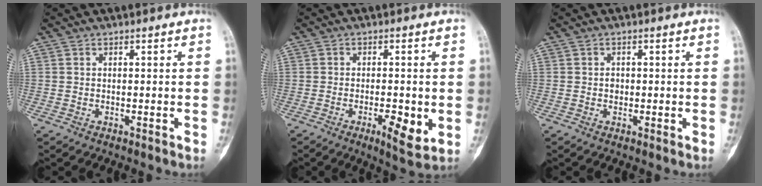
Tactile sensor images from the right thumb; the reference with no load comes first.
{"total": 6.2, "force": [-1.6, 1.8, 5.7], "torque": [-0.089, -0.010, -0.023]}
{"total": 1.1, "force": [0.0, 1.0, 0.5], "torque": [0.001, 0.004, -0.002]}